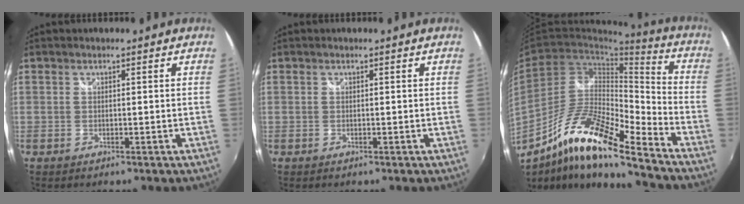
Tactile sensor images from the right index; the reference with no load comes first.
{"total": 0.0}
{"total": 16.8, "force": [-11.9, 2.6, 11.6], "torque": [-0.213, -0.001, -0.232]}